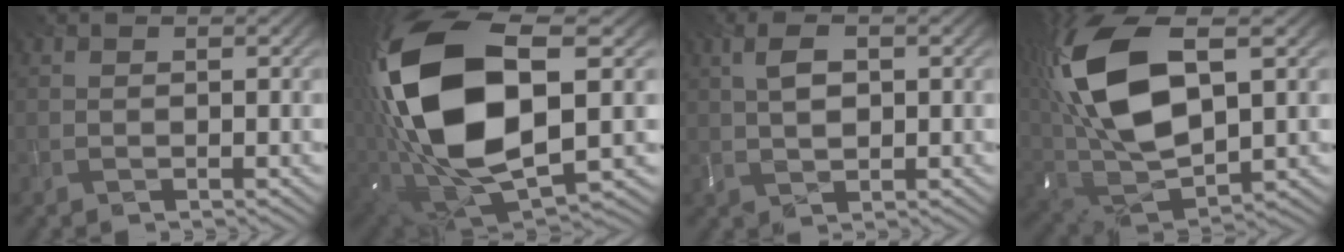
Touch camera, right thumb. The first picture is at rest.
{"total": 19.9, "force": [1.5, 11.4, 16.3], "torque": [-0.384, -0.036, 0.035]}
{"total": 3.7, "force": [0.9, 1.9, 3.1], "torque": [-0.074, 0.003, 0.018]}
{"total": 16.9, "force": [4.2, 8.7, 13.9], "torque": [-0.323, 0.009, 0.084]}